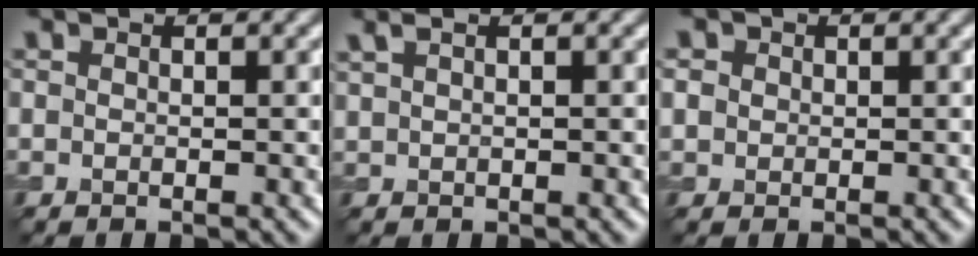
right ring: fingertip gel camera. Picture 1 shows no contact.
{"total": 1.3, "force": [1.0, 0.4, 0.8], "torque": [-0.021, 0.003, 0.024]}
{"total": 1.5, "force": [0.4, 1.4, 0.4], "torque": [-0.008, 0.002, 0.000]}